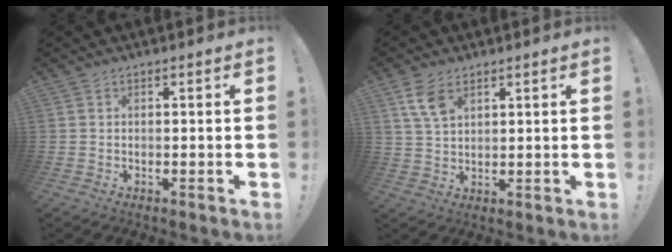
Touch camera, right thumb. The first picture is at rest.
{"total": 7.0, "force": [3.8, 3.8, 4.5], "torque": [-0.078, -0.014, 0.073]}